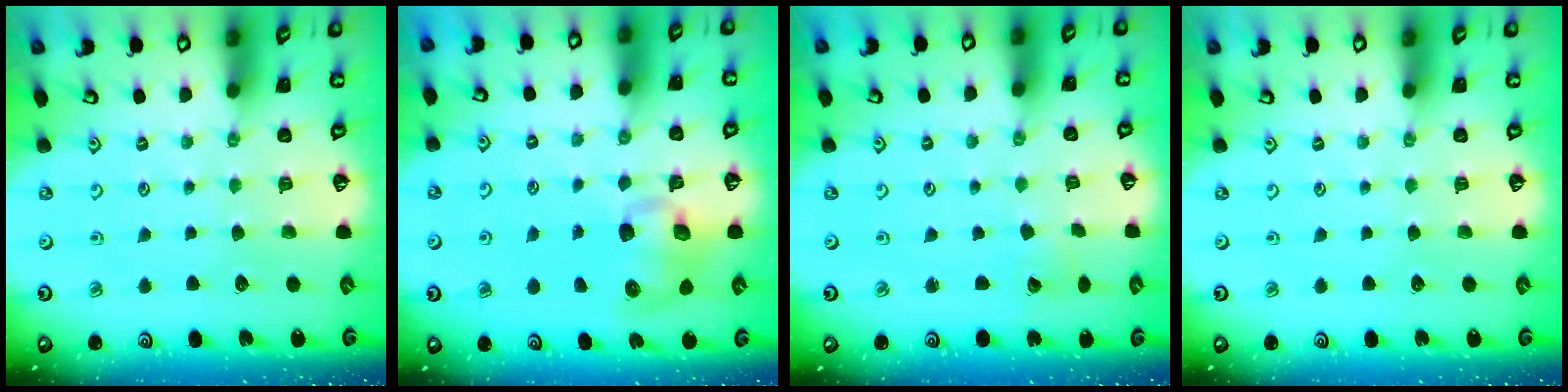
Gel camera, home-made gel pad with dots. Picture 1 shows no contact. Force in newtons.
{"total": 9.0, "press": 8.9, "slide": 1.3}
{"total": 2.2, "press": 2.2, "slide": 0.2}
{"total": 0.0}